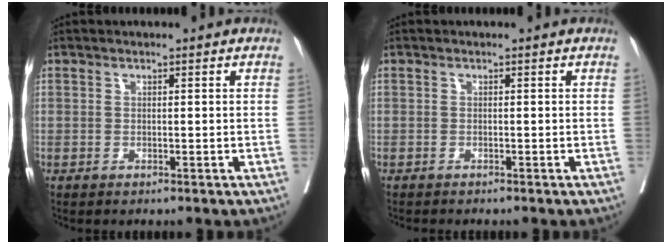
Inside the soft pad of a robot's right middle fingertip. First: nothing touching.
{"total": 1.8, "force": [-1.7, 0.2, 0.6], "torque": [-0.011, -0.003, -0.023]}